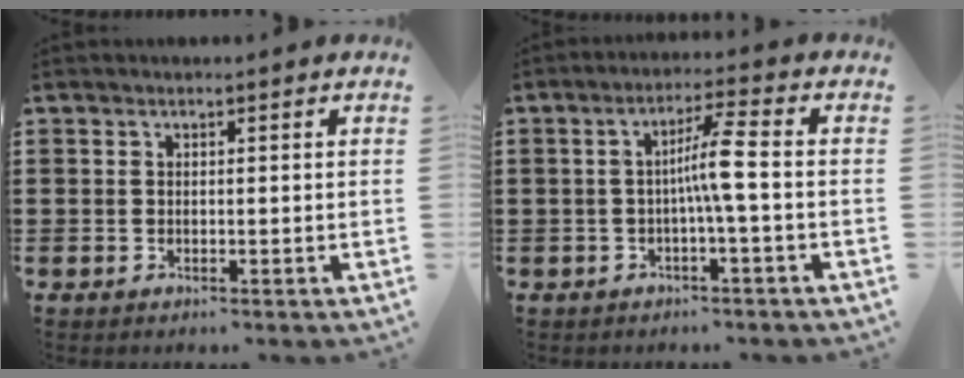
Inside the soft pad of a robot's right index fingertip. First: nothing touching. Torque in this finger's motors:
{"motor_torque": [1.60, 0.54, 0.29, 0.08]}